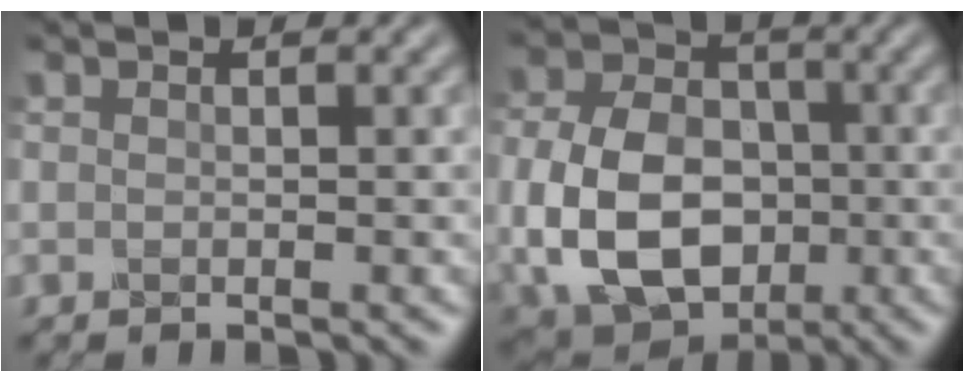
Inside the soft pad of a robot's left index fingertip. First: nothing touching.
{"total": 10.4, "force": [-1.7, 7.7, 6.8], "torque": [-0.156, -0.014, -0.033]}